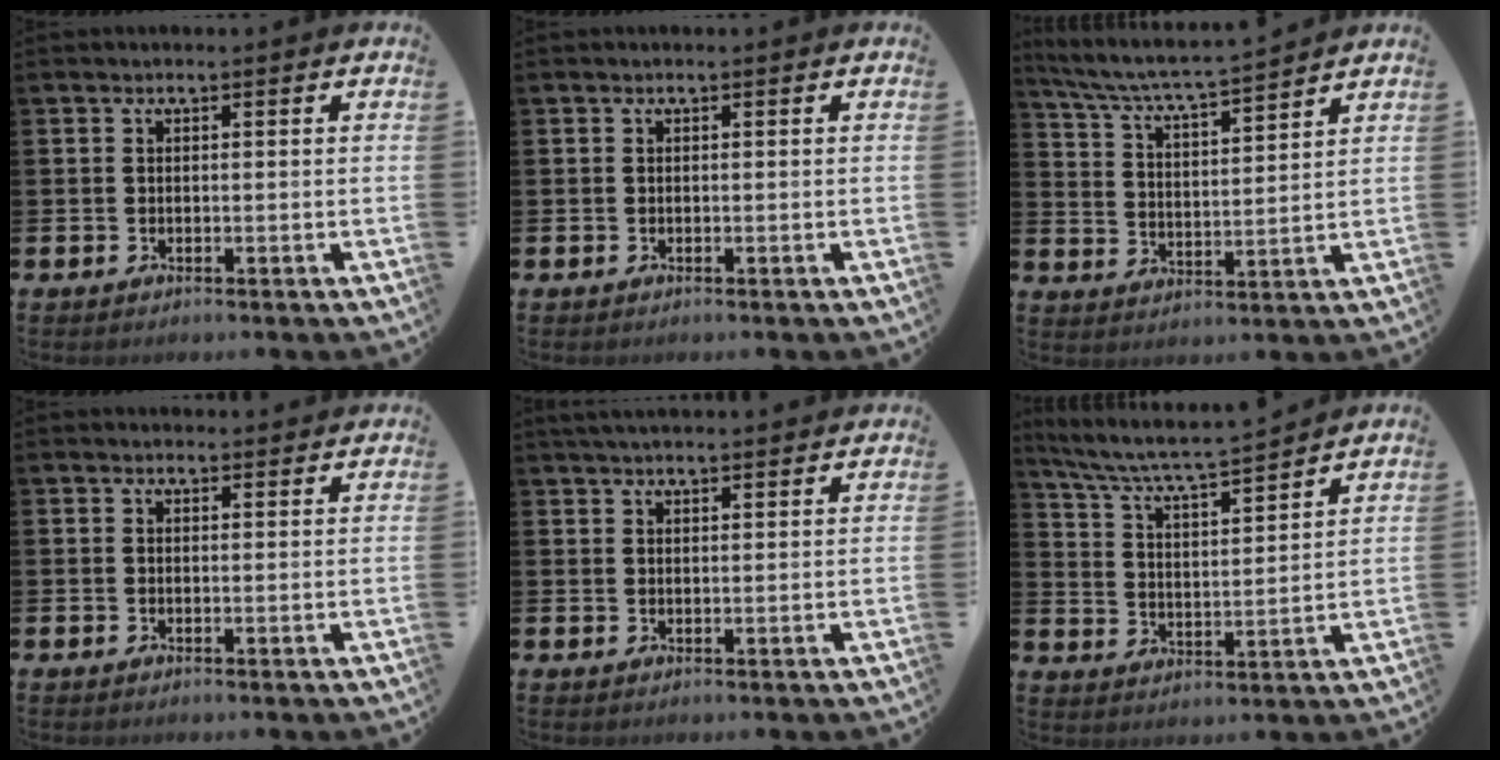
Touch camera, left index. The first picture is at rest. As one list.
[{"total": 0.0}, {"total": 5.8, "force": [5.5, -0.1, 1.7], "torque": [-0.057, -0.044, 0.090]}, {"total": 1.1, "force": [1.1, 0.3, 0.0], "torque": [0.005, -0.002, 0.019]}, {"total": 2.9, "force": [2.8, 0.2, 0.6], "torque": [-0.018, -0.007, 0.052]}, {"total": 6.3, "force": [6.0, 0.0, 2.0], "torque": [-0.064, -0.051, 0.099]}]